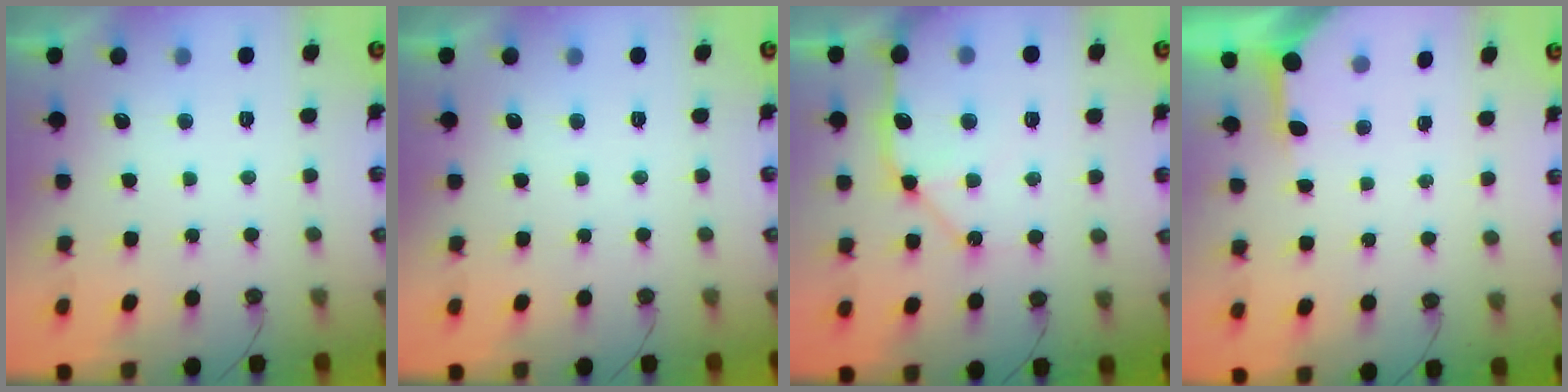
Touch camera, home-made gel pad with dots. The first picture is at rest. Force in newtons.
{"total": 0.0}
{"total": 14.3, "press": 14.2, "slide": 1.7}
{"total": 3.4, "press": 3.3, "slide": 0.4}